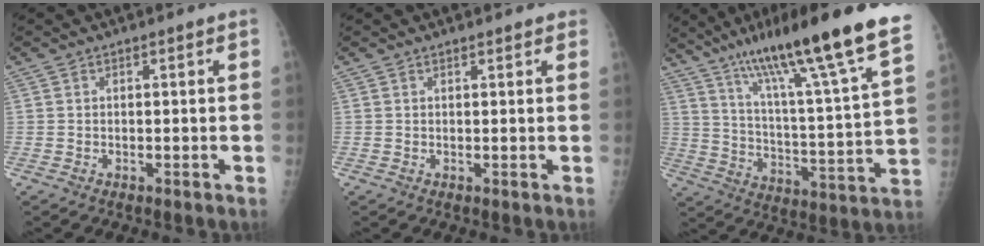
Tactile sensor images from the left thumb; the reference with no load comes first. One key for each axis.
{"total": 1.6, "fx": 1.4, "fy": 0.6, "fz": 0.5, "tx": 0.006, "ty": -0.001, "tz": 0.014}
{"total": 25.0, "fx": 17.0, "fy": 2.1, "fz": 18.2, "tx": -0.277, "ty": -0.049, "tz": 0.270}